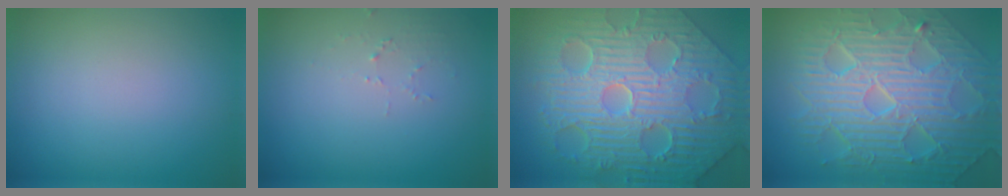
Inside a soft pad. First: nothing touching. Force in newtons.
{"total": 1.1, "press": 1.1, "slide": 0.1}
{"total": 12.4, "press": 8.2, "slide": 9.3}
{"total": 11.3, "press": 7.5, "slide": 8.4}